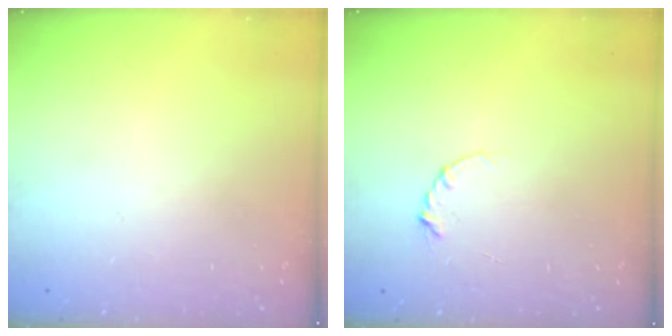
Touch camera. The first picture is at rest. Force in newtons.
{"total": 2.9, "press": 2.9, "slide": 0.3}